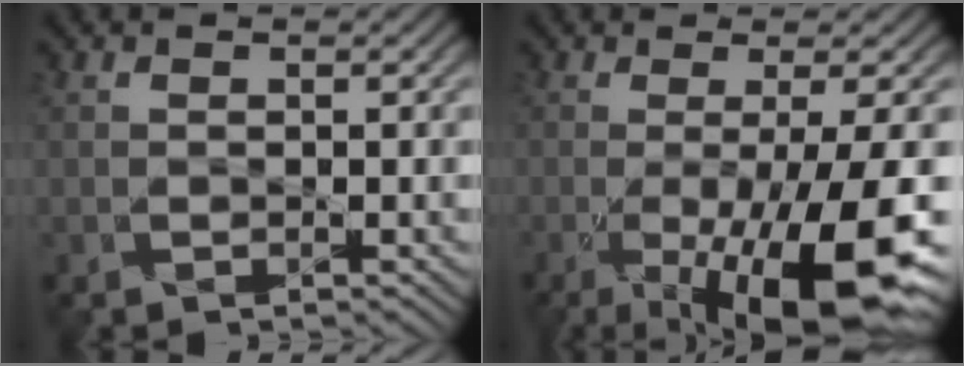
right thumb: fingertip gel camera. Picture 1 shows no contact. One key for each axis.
{"total": 13.6, "fx": -5.2, "fy": 3.1, "fz": 12.2, "tx": -0.209, "ty": -0.034, "tz": -0.070}